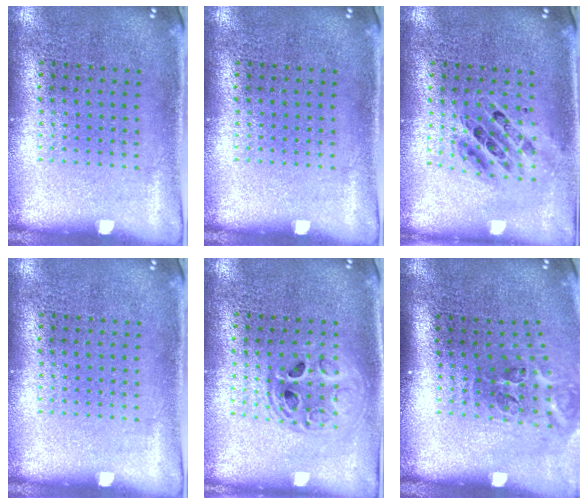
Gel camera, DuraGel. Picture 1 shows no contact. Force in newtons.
{"total": 0.0}
{"total": 0.8, "press": 0.8, "slide": 0.1}
{"total": 0.0}
{"total": 1.4, "press": 1.2, "slide": 0.7}
{"total": 2.2, "press": 1.3, "slide": 1.7}